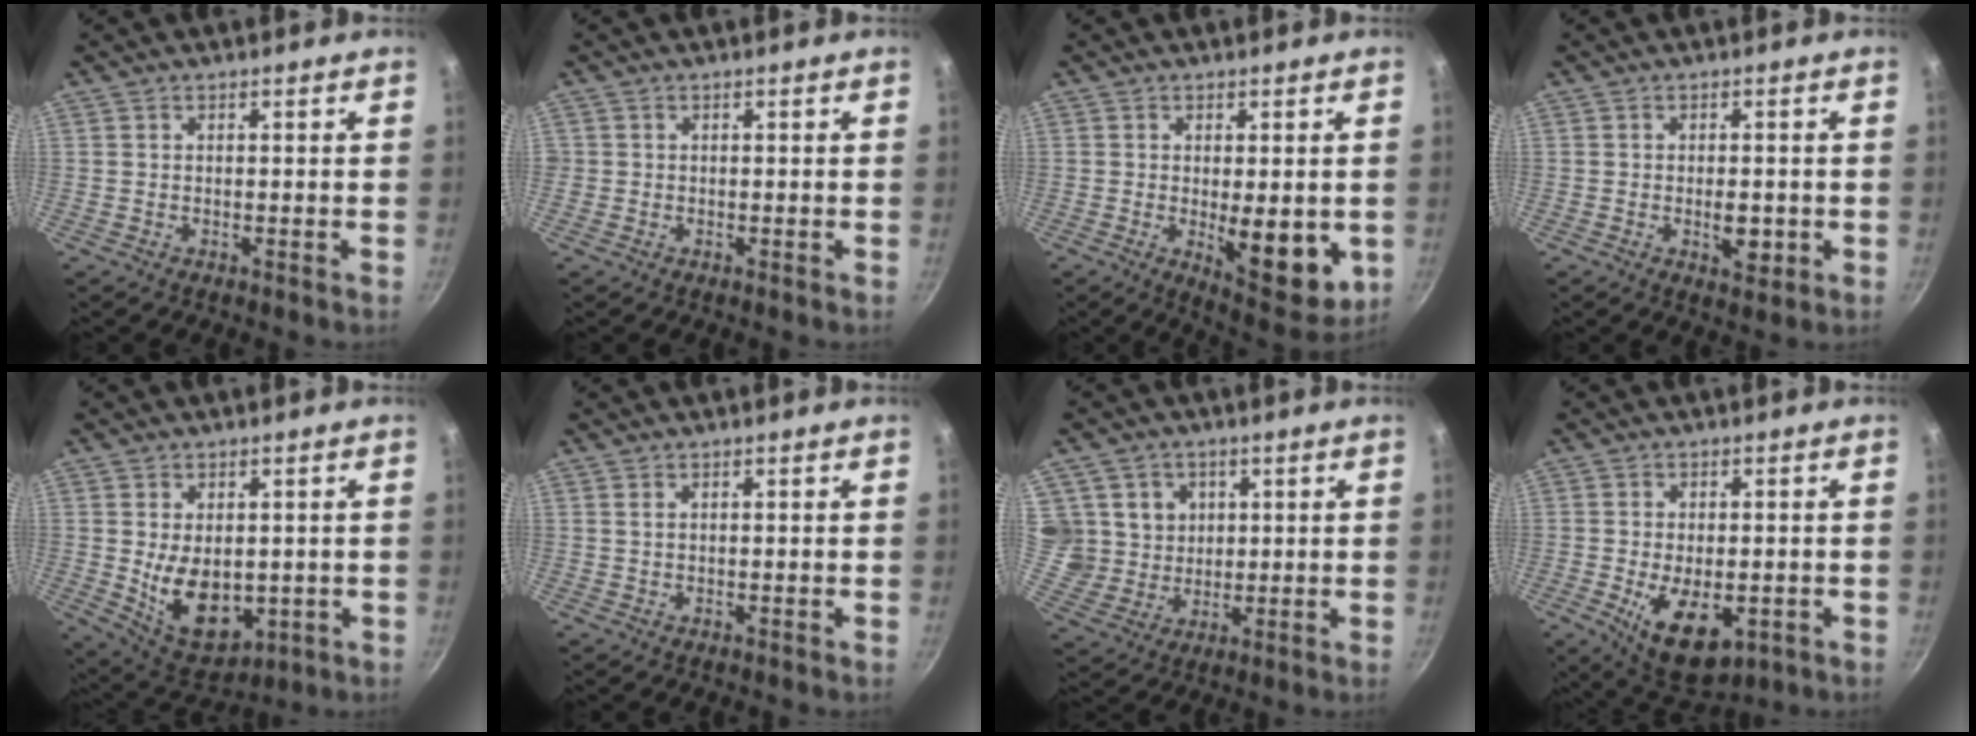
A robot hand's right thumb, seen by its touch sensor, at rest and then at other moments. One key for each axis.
{"total": 0.8, "fx": -0.1, "fy": 0.8, "fz": 0.1, "tx": 0.002, "ty": 0.002, "tz": -0.003}
{"total": 12.2, "fx": -1.5, "fy": 4.9, "fz": 11.0, "tx": -0.113, "ty": -0.017, "tz": -0.008}
{"total": 4.4, "fx": -0.9, "fy": 2.2, "fz": 3.7, "tx": -0.043, "ty": -0.001, "tz": -0.010}
{"total": 12.2, "fx": -0.5, "fy": 7.9, "fz": 9.2, "tx": -0.122, "ty": -0.022, "tz": 0.018}
{"total": 0.8, "fx": 0.3, "fy": 0.5, "fz": 0.6, "tx": -0.010, "ty": 0.001, "tz": 0.006}
{"total": 9.5, "fx": 2.6, "fy": 8.7, "fz": 2.7, "tx": -0.020, "ty": -0.015, "tz": 0.054}
{"total": 11.5, "fx": -3.2, "fy": 6.2, "fz": 9.1, "tx": -0.120, "ty": -0.005, "tz": -0.035}